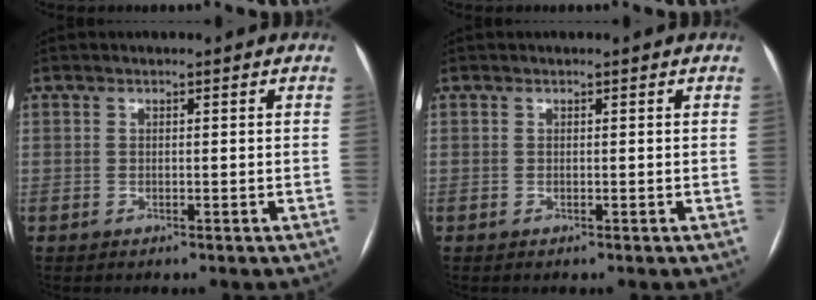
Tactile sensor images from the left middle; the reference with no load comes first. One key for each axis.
{"total": 0.0}